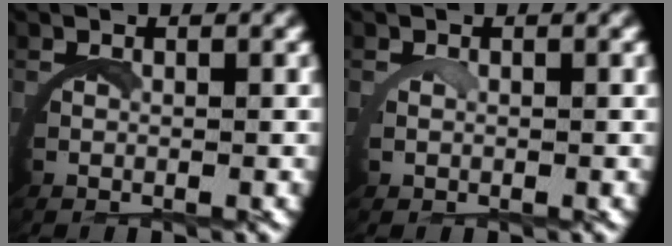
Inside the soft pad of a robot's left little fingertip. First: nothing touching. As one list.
[{"total": 0.7, "force": [0.7, 0.0, 0.2], "torque": [-0.018, -0.006, 0.015]}]